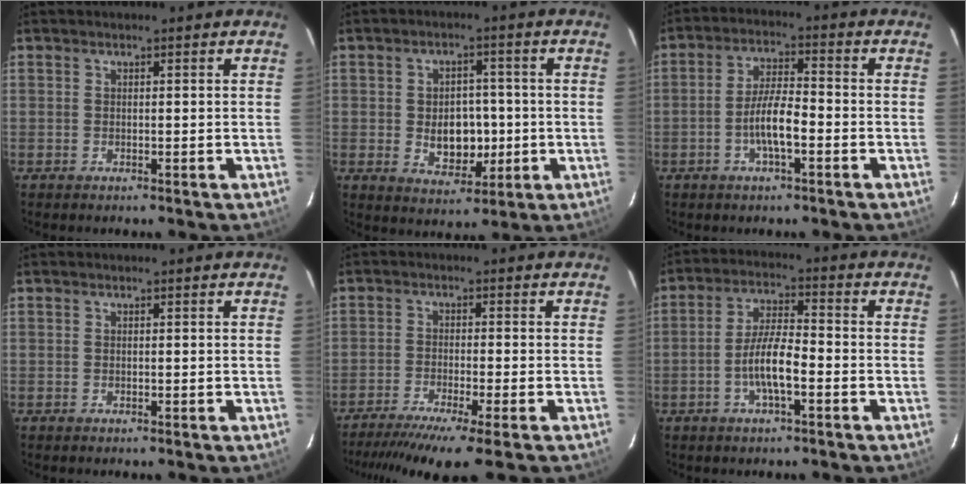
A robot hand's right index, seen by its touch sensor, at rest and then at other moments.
{"total": 7.9, "force": [-0.8, 5.8, 5.2], "torque": [-0.096, 0.002, 0.003]}
{"total": 6.6, "force": [-2.5, 1.6, 5.9], "torque": [-0.117, 0.005, -0.044]}
{"total": 0.0}
{"total": 11.7, "force": [-9.2, -0.1, 7.2], "torque": [-0.148, -0.032, -0.148]}
{"total": 7.2, "force": [-2.7, 1.7, 6.5], "torque": [-0.130, 0.004, -0.049]}